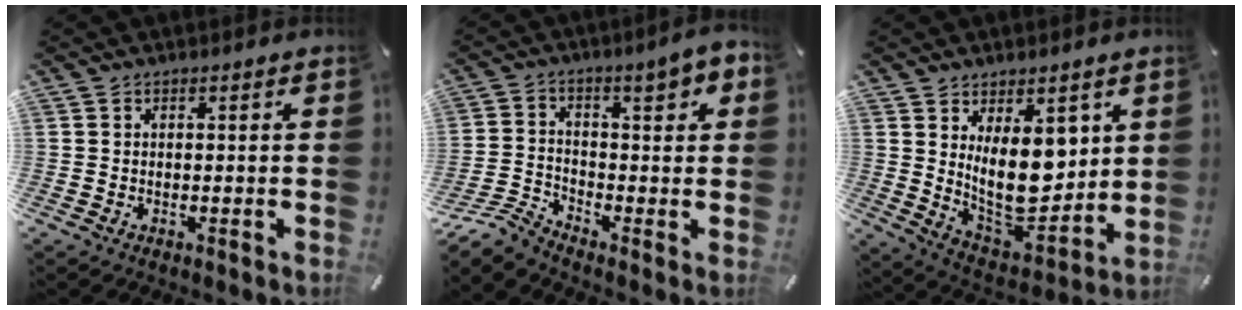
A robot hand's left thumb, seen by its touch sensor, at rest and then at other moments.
{"total": 8.0, "force": [-4.6, 3.4, 5.6], "torque": [-0.108, 0.018, -0.091]}
{"total": 14.5, "force": [4.8, 8.0, 11.0], "torque": [-0.172, -0.052, 0.089]}